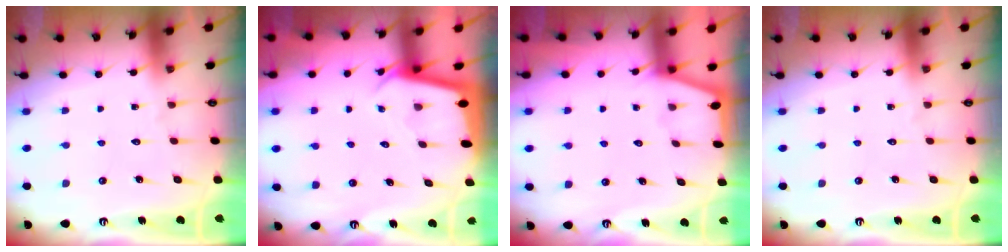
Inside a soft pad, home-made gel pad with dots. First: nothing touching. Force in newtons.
{"total": 2.1, "press": 2.1, "slide": 0.1}
{"total": 1.1, "press": 1.1, "slide": 0.3}
{"total": 0.0}